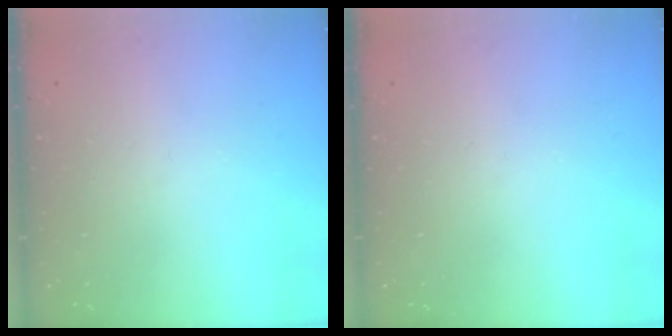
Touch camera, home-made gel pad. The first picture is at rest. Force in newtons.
{"total": 0.0}